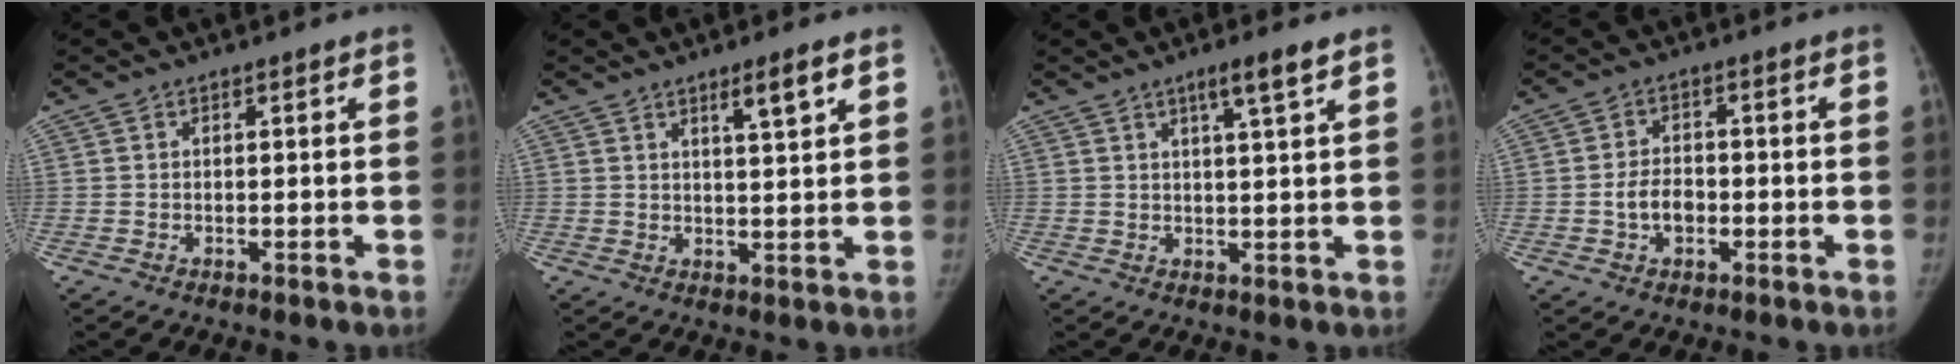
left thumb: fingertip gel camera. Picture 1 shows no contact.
{"total": 4.5, "force": [2.6, 0.4, 3.7], "torque": [-0.058, -0.018, 0.044]}
{"total": 4.5, "force": [2.6, 0.1, 3.6], "torque": [-0.060, -0.012, 0.046]}
{"total": 4.8, "force": [-1.4, 3.3, 3.2], "torque": [-0.044, 0.015, -0.025]}